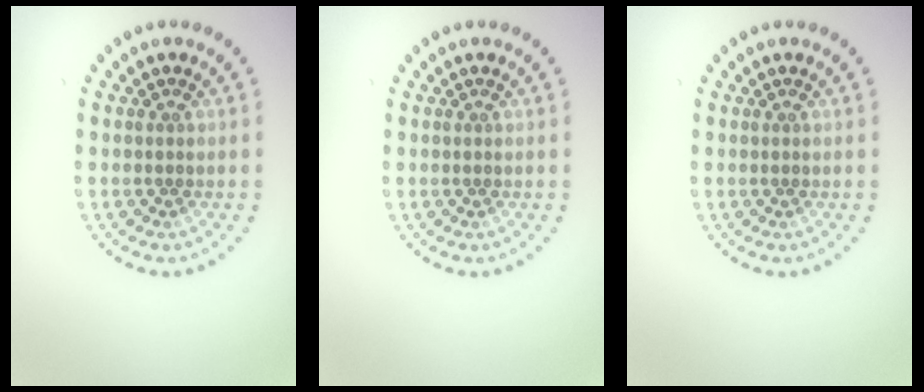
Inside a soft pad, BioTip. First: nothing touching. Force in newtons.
{"total": 0.0}
{"total": 0.0}